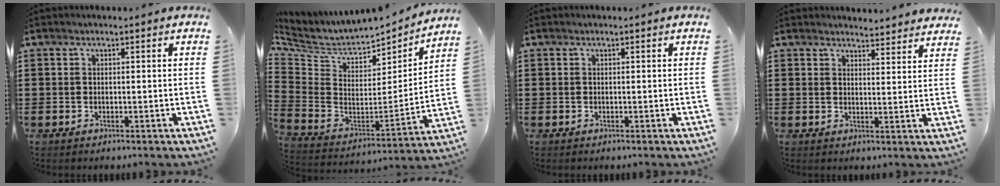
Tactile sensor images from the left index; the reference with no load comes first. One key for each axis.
{"total": 5.9, "fx": 5.2, "fy": 2.0, "fz": 2.0, "tx": -0.074, "ty": -0.053, "tz": 0.086}
{"total": 0.0}
{"total": 3.5, "fx": 3.5, "fy": 0.3, "fz": 0.2, "tx": -0.007, "ty": -0.015, "tz": 0.065}